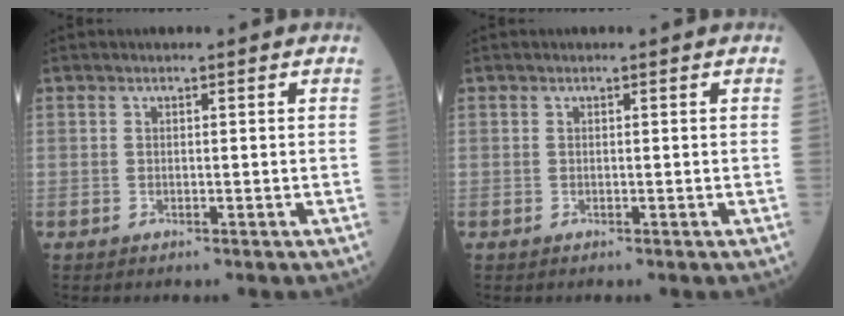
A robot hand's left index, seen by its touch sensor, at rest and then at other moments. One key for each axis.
{"total": 0.0}